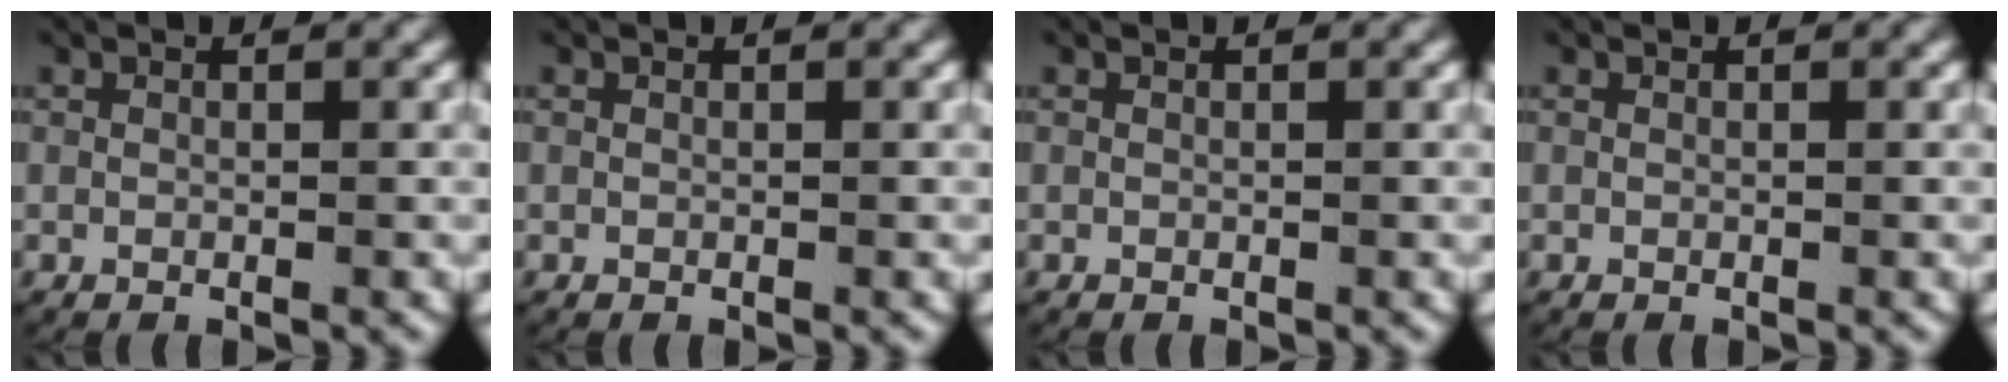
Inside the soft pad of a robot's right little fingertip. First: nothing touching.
{"total": 0.0}
{"total": 0.0}
{"total": 0.0}